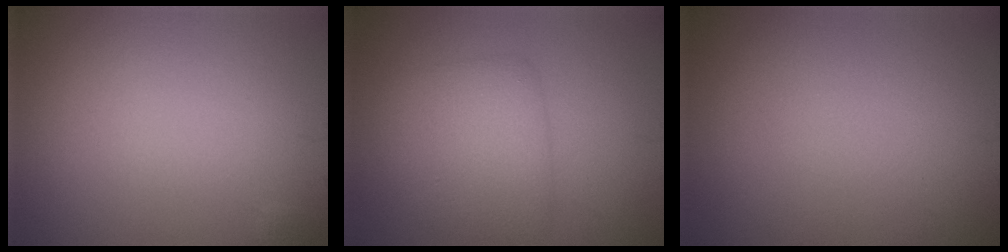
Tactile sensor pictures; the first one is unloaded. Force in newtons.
{"total": 4.3, "press": 4.3, "slide": 0.1}
{"total": 0.0}